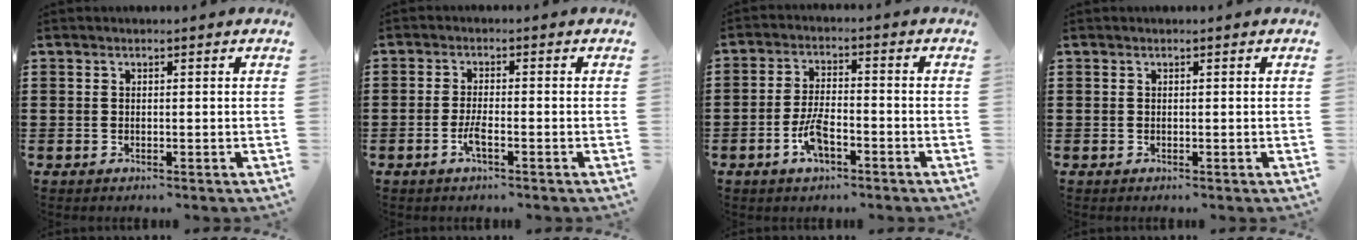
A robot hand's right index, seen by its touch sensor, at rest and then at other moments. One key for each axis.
{"total": 2.7, "fx": -1.3, "fy": 0.4, "fz": 2.3, "tx": -0.048, "ty": -0.001, "tz": -0.027}
{"total": 5.7, "fx": -2.7, "fy": 2.3, "fz": 4.5, "tx": -0.100, "ty": 0.003, "tz": -0.055}
{"total": 0.0}